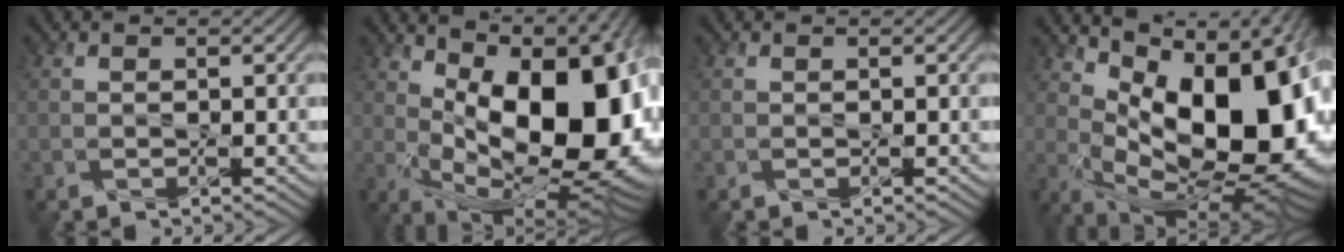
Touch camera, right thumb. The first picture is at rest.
{"total": 20.0, "force": [2.8, 9.5, 17.4], "torque": [-0.240, 0.007, 0.054]}
{"total": 0.0}
{"total": 18.1, "force": [2.6, 9.3, 15.3], "torque": [-0.211, -0.014, 0.061]}